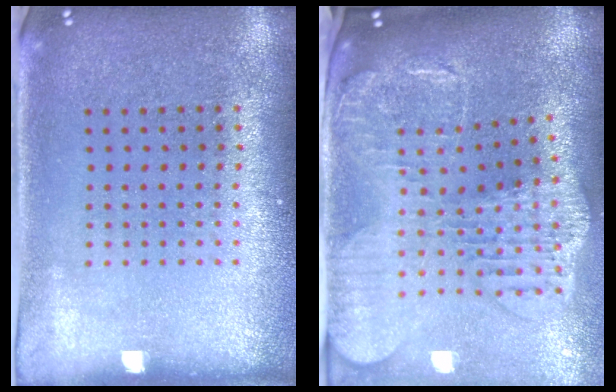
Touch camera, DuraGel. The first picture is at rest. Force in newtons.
{"total": 3.0, "press": 2.5, "slide": 1.6}